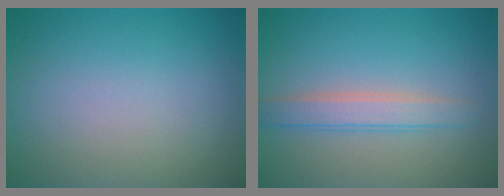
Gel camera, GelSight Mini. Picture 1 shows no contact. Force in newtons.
{"total": 2.6, "press": 2.6, "slide": 0.0}